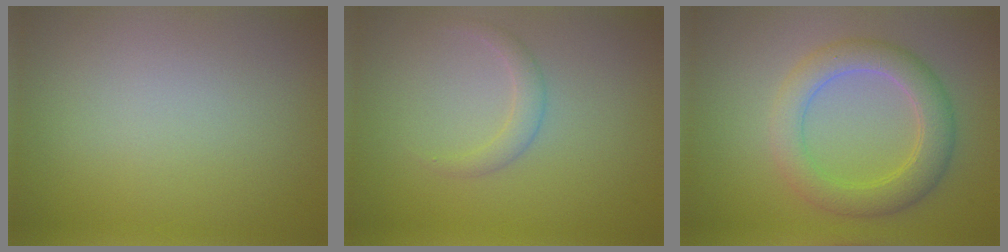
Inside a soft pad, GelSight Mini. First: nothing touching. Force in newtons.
{"total": 1.4, "press": 1.4, "slide": 0.1}
{"total": 4.6, "press": 4.6, "slide": 0.2}